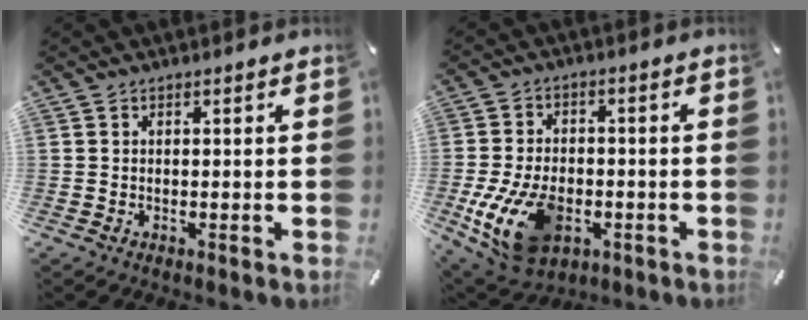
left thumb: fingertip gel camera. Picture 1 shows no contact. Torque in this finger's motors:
{"motor_torque": [1.51, 3.50, 1.46, 0.49, 0.50]}